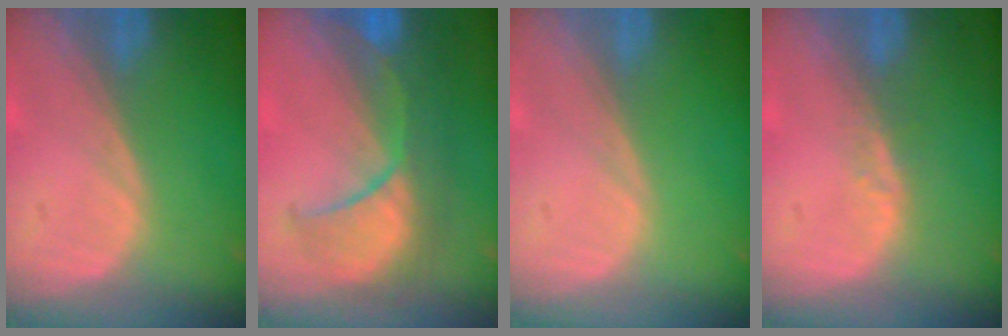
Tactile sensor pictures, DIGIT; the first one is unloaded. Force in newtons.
{"total": 8.7, "press": 8.6, "slide": 1.5}
{"total": 0.0}
{"total": 1.9, "press": 1.4, "slide": 1.3}